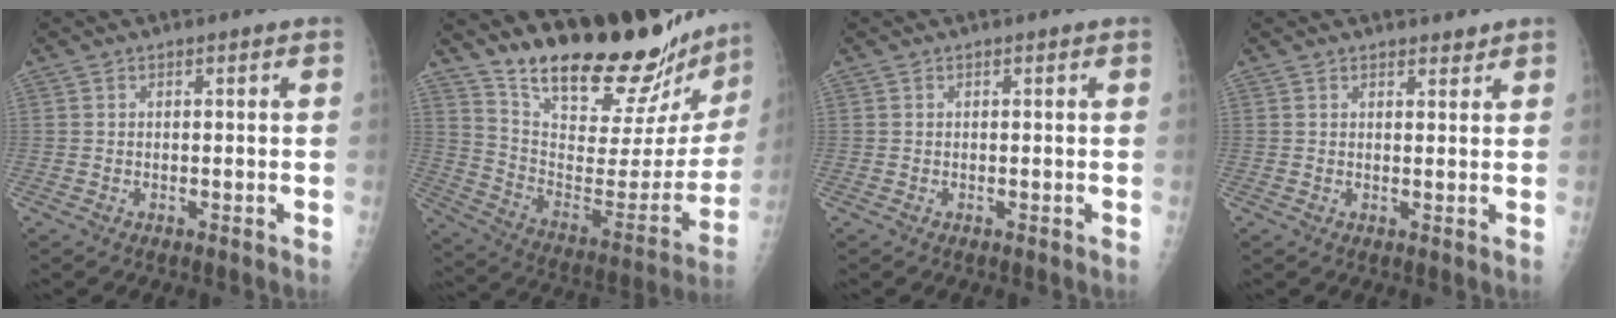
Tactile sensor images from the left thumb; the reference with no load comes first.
{"total": 27.7, "force": [24.5, 6.1, 11.4], "torque": [-0.147, -0.175, 0.362]}
{"total": 0.0}
{"total": 1.5, "force": [1.4, 0.6, 0.3], "torque": [0.007, -0.011, 0.019]}